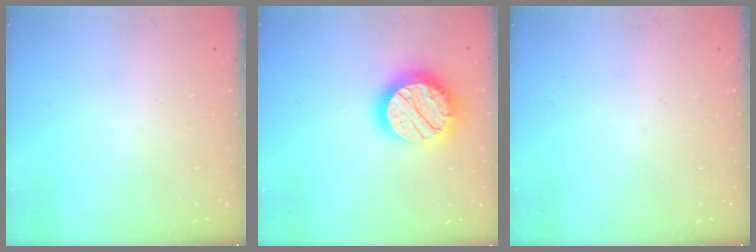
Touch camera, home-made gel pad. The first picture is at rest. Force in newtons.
{"total": 20.3, "press": 20.3, "slide": 1.6}
{"total": 0.0}